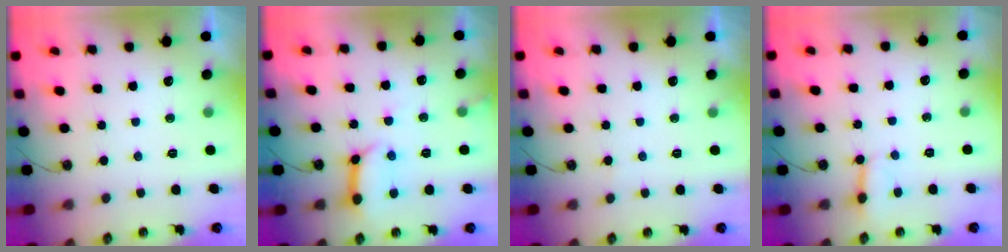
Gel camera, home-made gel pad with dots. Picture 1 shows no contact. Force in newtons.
{"total": 12.3, "press": 12.3, "slide": 1.3}
{"total": 4.0, "press": 4.0, "slide": 0.3}
{"total": 2.8, "press": 2.8, "slide": 0.2}